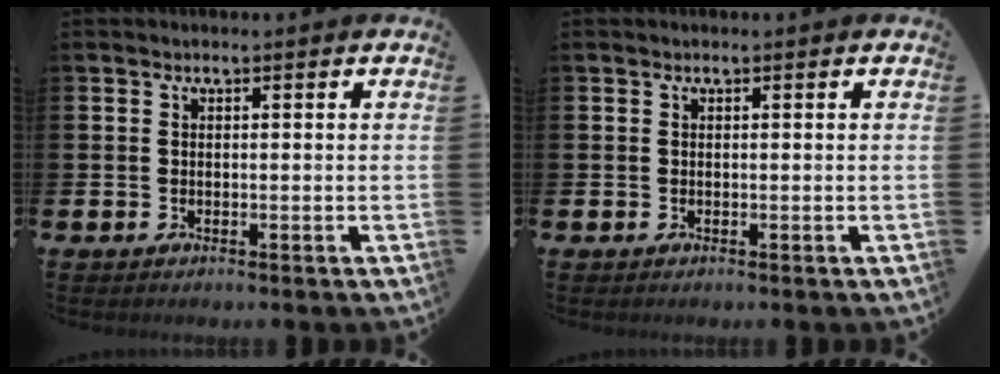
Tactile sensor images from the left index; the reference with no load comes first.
{"total": 0.0}